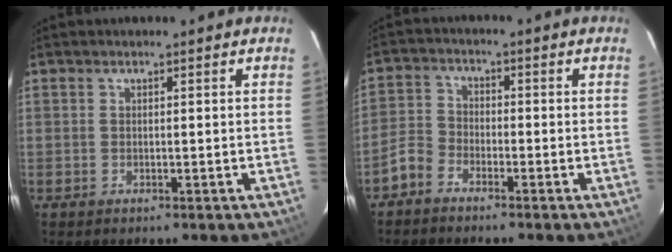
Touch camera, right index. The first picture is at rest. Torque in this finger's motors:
{"motor_torque": [-0.49, -0.45, -0.53, -0.21]}